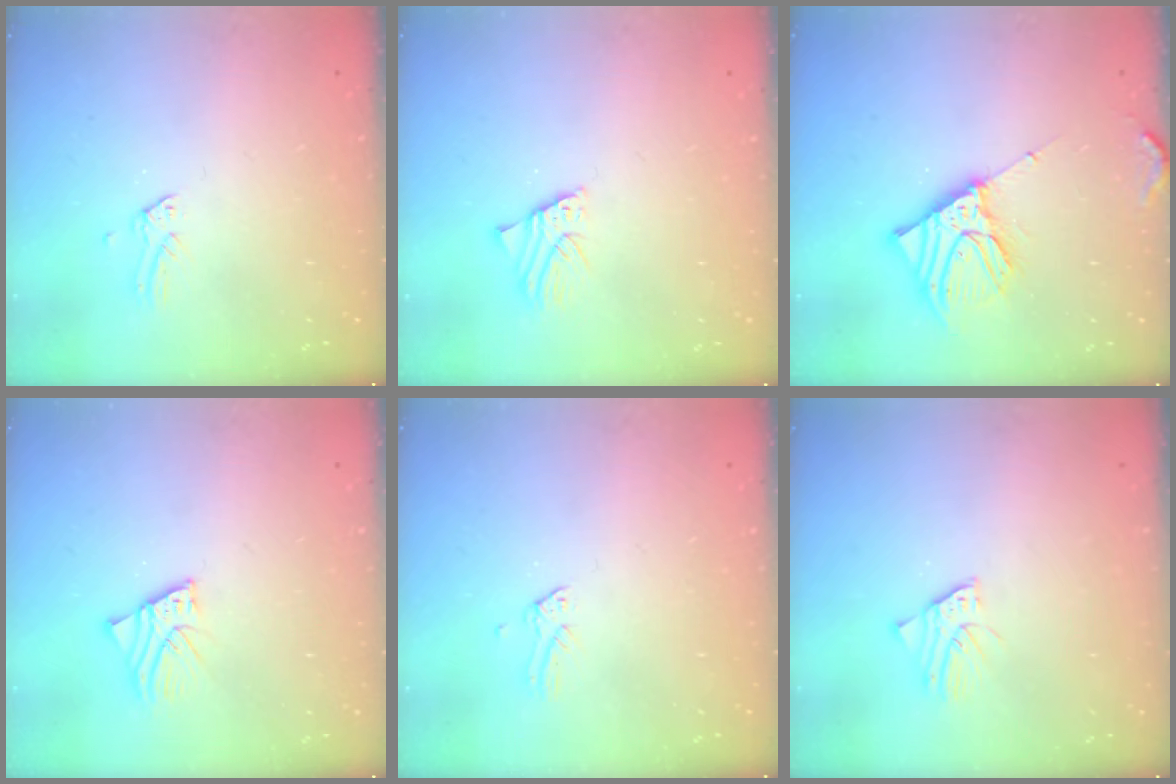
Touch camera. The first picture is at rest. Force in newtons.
{"total": 2.2, "press": 2.2, "slide": 0.3}
{"total": 11.2, "press": 11.1, "slide": 1.5}
{"total": 3.0, "press": 3.0, "slide": 0.2}
{"total": 0.0}
{"total": 1.6, "press": 1.6, "slide": 0.3}